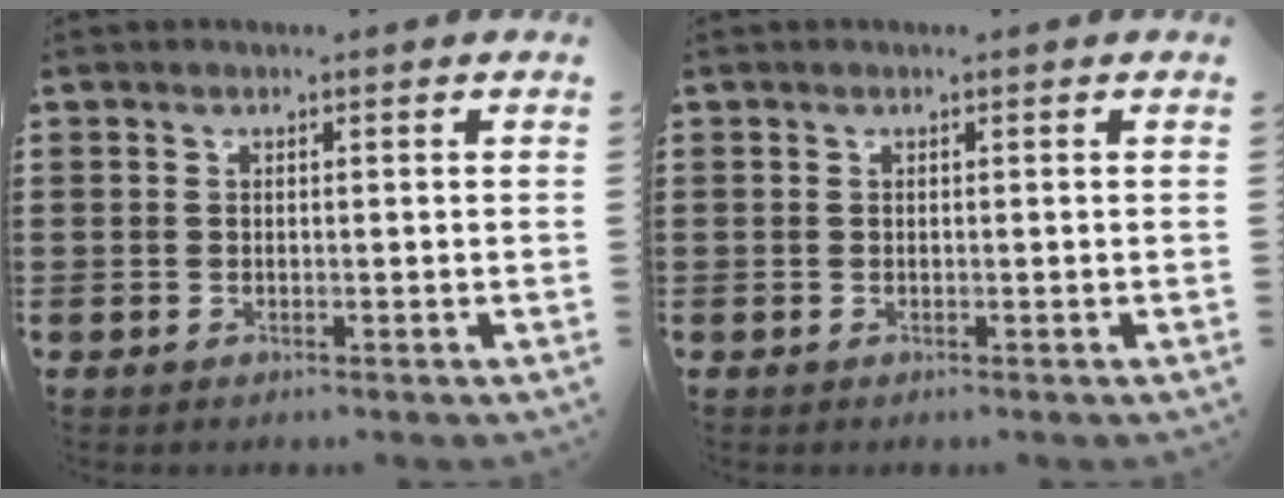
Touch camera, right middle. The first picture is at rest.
{"total": 0.0}